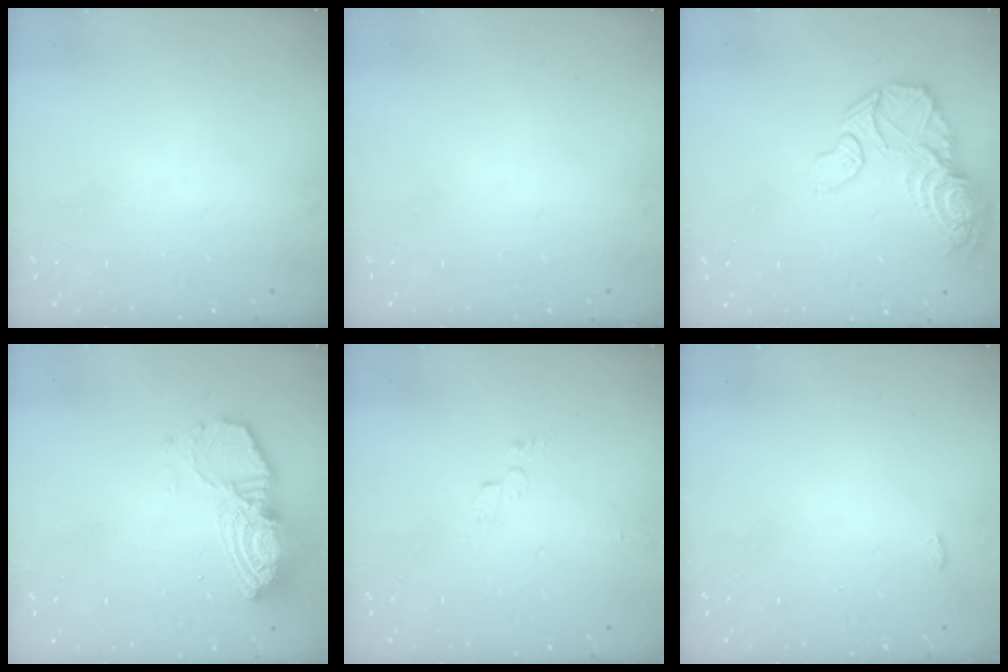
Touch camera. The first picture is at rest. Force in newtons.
{"total": 0.0}
{"total": 21.5, "press": 18.0, "slide": 11.9}
{"total": 12.6, "press": 12.6, "slide": 1.1}
{"total": 3.3, "press": 3.3, "slide": 0.3}
{"total": 3.1, "press": 3.1, "slide": 0.3}